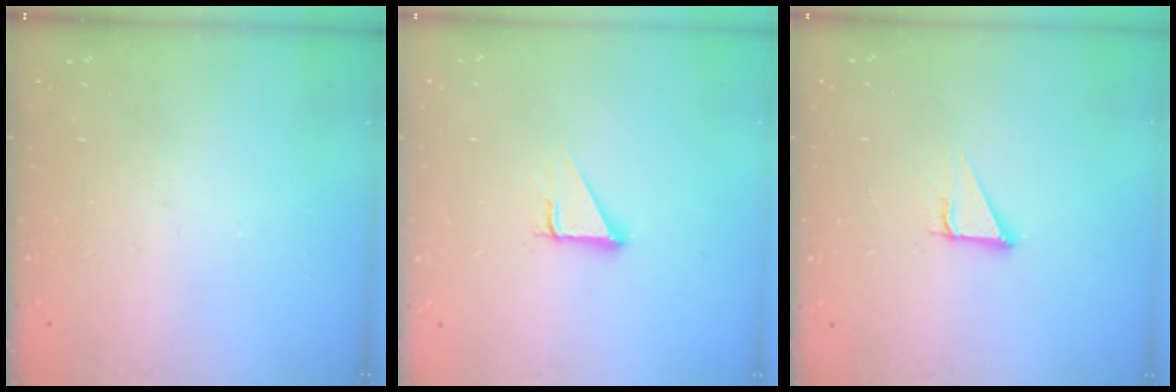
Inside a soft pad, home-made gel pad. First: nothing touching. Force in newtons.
{"total": 2.7, "press": 2.7, "slide": 0.3}
{"total": 2.9, "press": 2.9, "slide": 0.1}